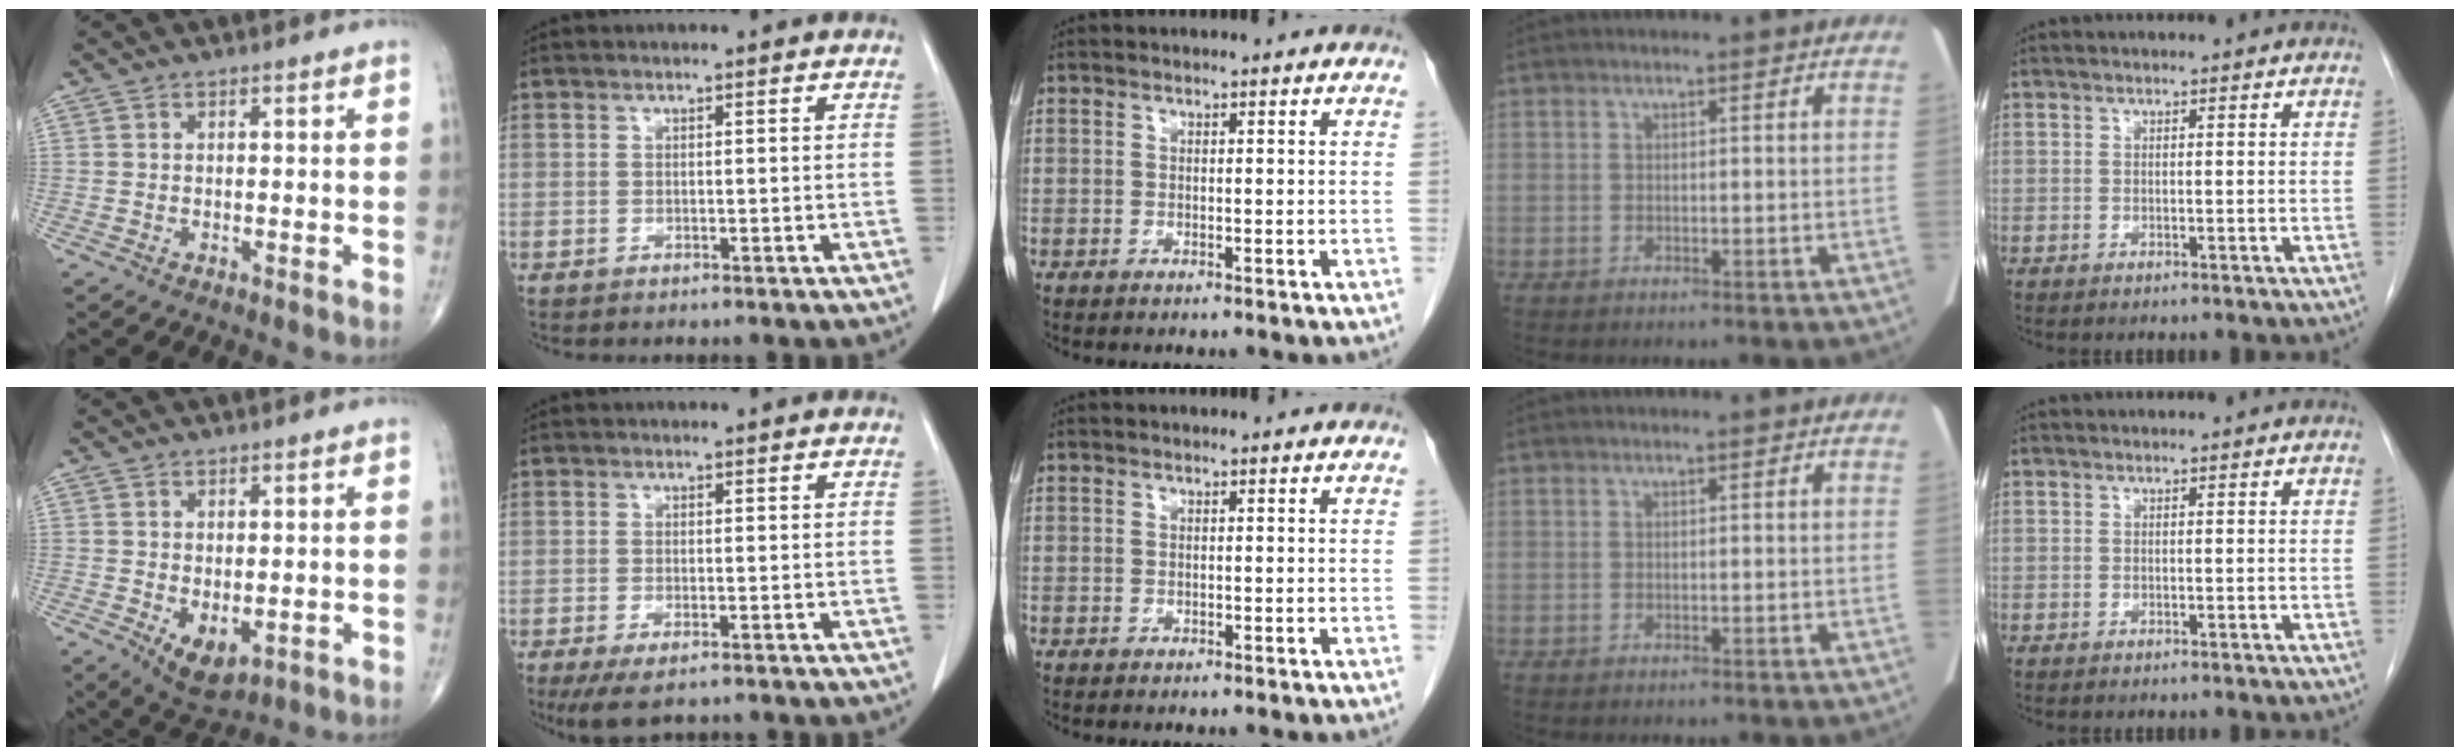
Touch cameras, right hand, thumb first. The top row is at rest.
{"thumb": {"total": 6.0, "force": [-1.2, 3.3, 4.8], "torque": [-0.067, -0.009, -0.003]}, "index": {"total": 4.3, "force": [-2.9, 1.5, 2.8], "torque": [-0.053, -0.011, -0.044]}}